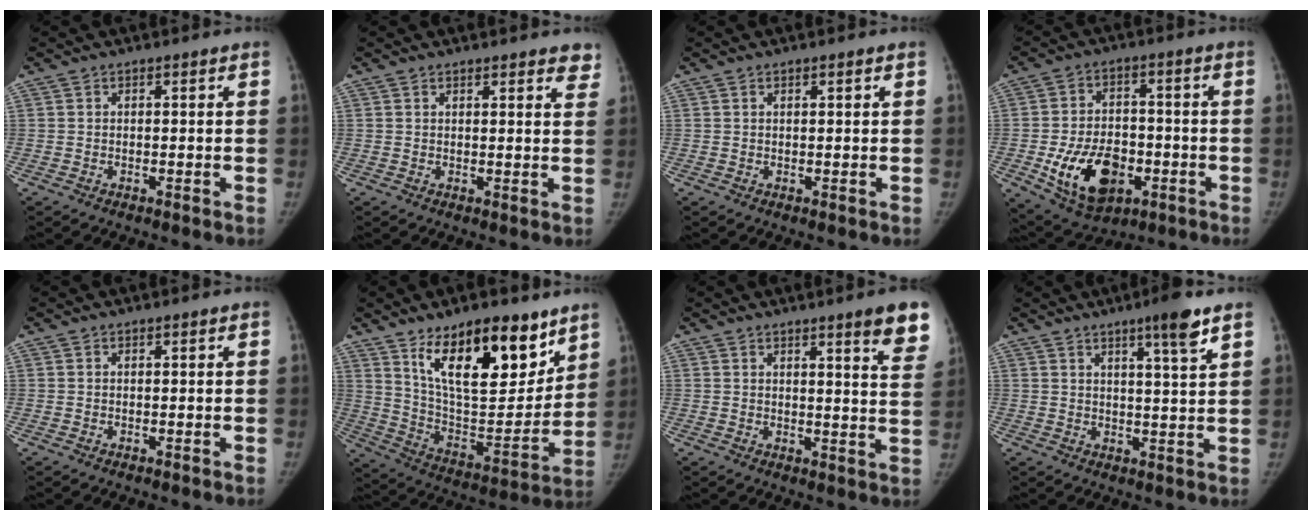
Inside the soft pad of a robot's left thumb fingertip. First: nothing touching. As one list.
[{"total": 5.4, "force": [4.4, 1.7, 2.6], "torque": [0.002, -0.016, 0.044]}, {"total": 0.7, "force": [0.4, 0.1, 0.6], "torque": [-0.009, 0.000, 0.008]}, {"total": 15.2, "force": [-4.7, 9.9, 10.5], "torque": [-0.149, 0.015, -0.063]}, {"total": 0.0}, {"total": 22.6, "force": [13.6, 9.5, 15.4], "torque": [-0.187, -0.077, 0.237]}, {"total": 10.0, "force": [6.8, 1.1, 7.2], "torque": [-0.068, -0.037, 0.072]}, {"total": 6.9, "force": [4.4, 0.1, 5.4], "torque": [-0.081, -0.026, 0.067]}]